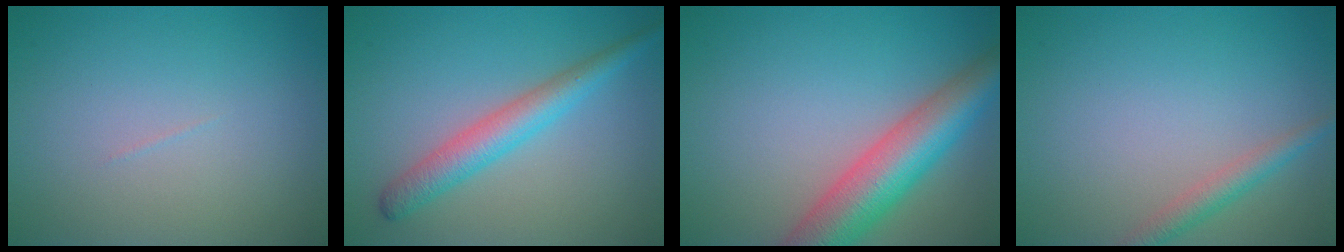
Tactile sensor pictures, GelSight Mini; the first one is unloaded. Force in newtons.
{"total": 3.7, "press": 3.7, "slide": 0.1}
{"total": 7.9, "press": 7.9, "slide": 0.4}
{"total": 2.2, "press": 2.2, "slide": 0.0}